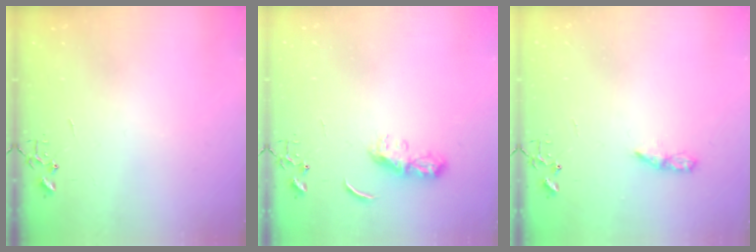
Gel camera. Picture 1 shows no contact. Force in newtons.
{"total": 6.5, "press": 6.4, "slide": 0.6}
{"total": 5.1, "press": 5.1, "slide": 0.6}